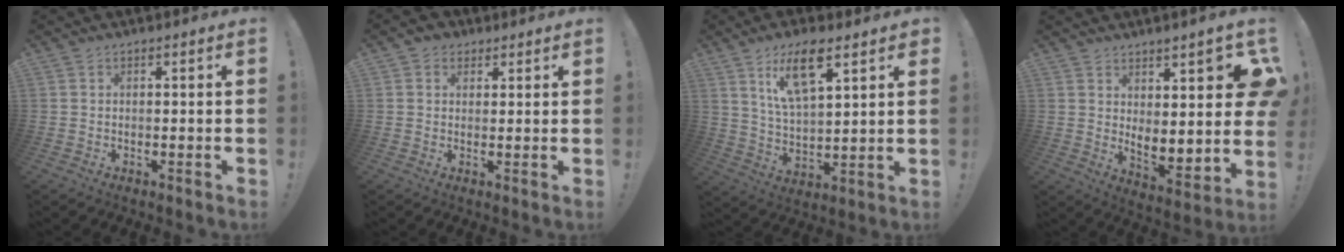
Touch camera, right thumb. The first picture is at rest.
{"total": 3.1, "force": [1.1, 2.9, 0.7], "torque": [-0.011, 0.003, 0.021]}
{"total": 13.4, "force": [7.5, 5.3, 9.8], "torque": [-0.176, -0.022, 0.130]}
{"total": 10.5, "force": [4.4, 3.0, 9.0], "torque": [-0.121, -0.052, 0.070]}